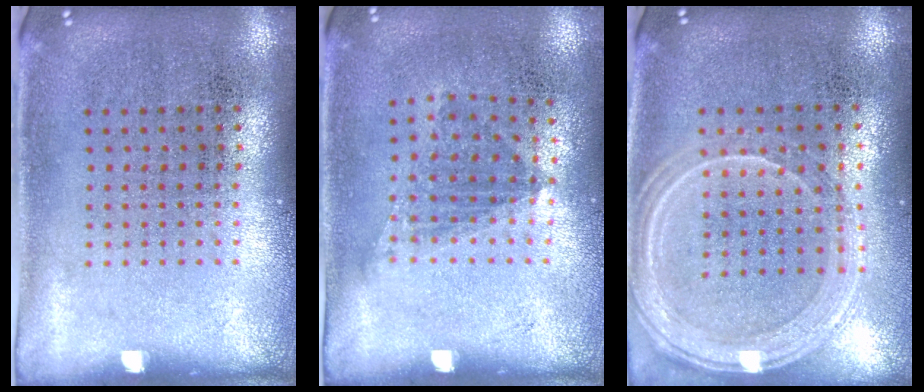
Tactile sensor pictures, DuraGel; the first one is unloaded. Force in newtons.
{"total": 1.1, "press": 0.8, "slide": 0.7}
{"total": 1.3, "press": 1.3, "slide": 0.1}